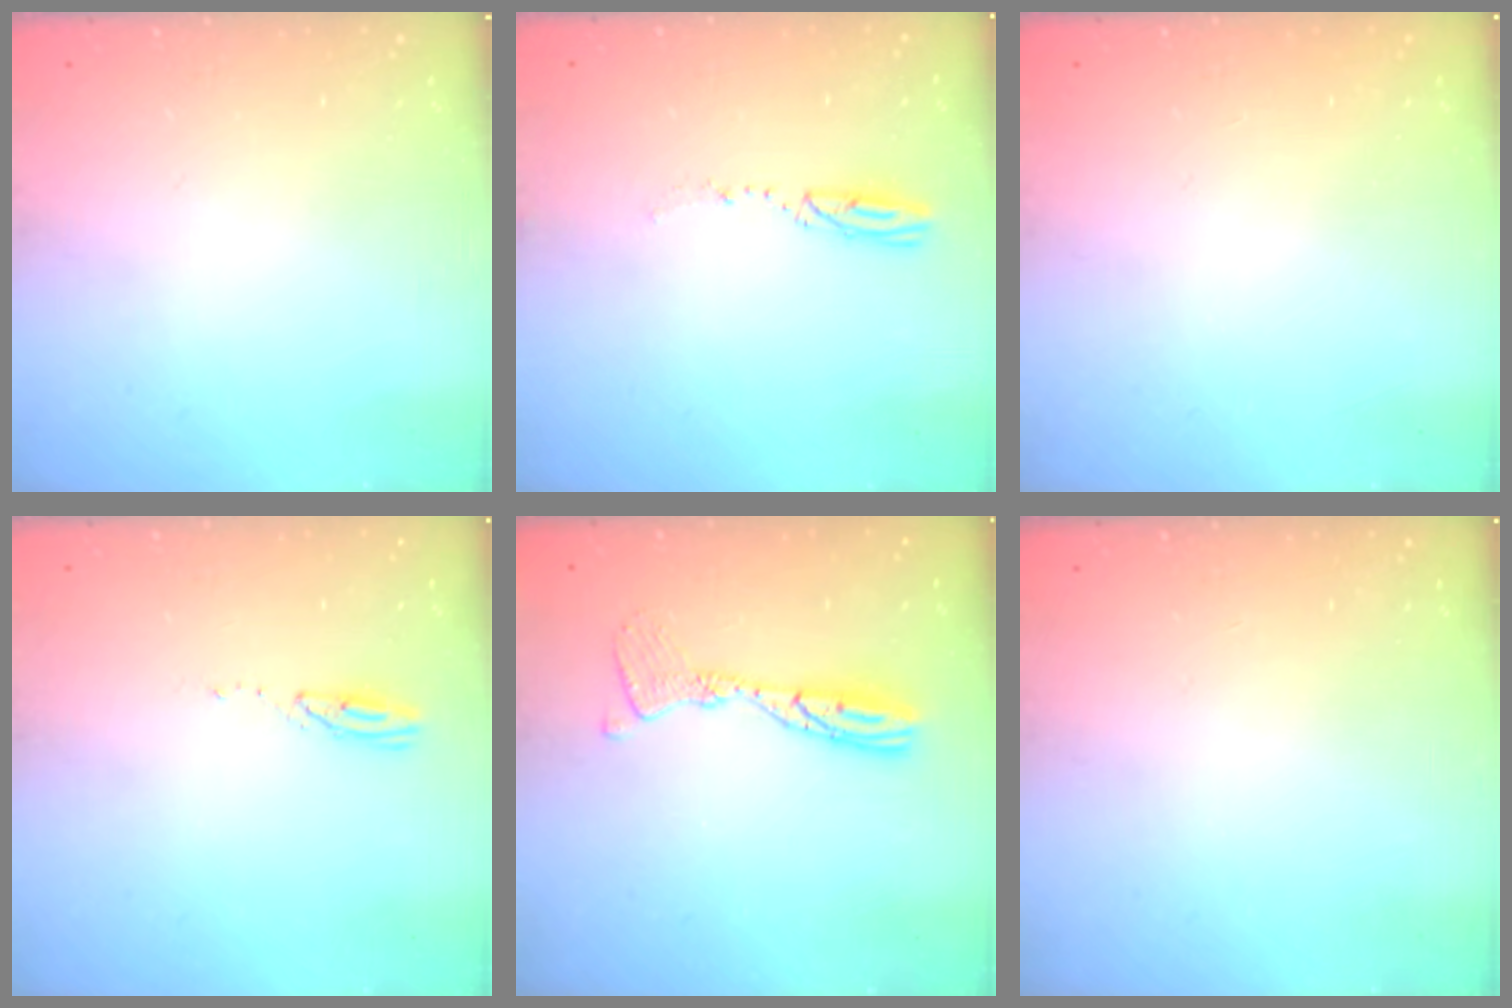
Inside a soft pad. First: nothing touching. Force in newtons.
{"total": 3.2, "press": 3.2, "slide": 0.4}
{"total": 0.0}
{"total": 3.0, "press": 2.9, "slide": 0.3}
{"total": 10.8, "press": 10.8, "slide": 1.0}
{"total": 0.0}